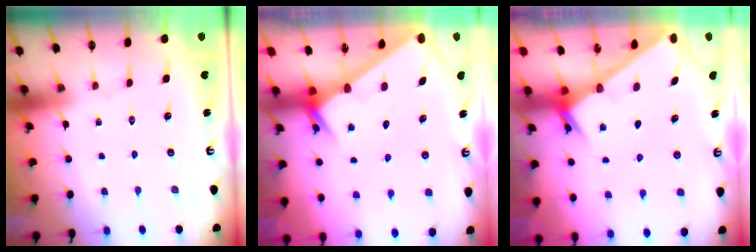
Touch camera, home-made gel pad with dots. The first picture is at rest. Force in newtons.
{"total": 2.6, "press": 2.6, "slide": 0.1}
{"total": 2.3, "press": 2.3, "slide": 0.3}